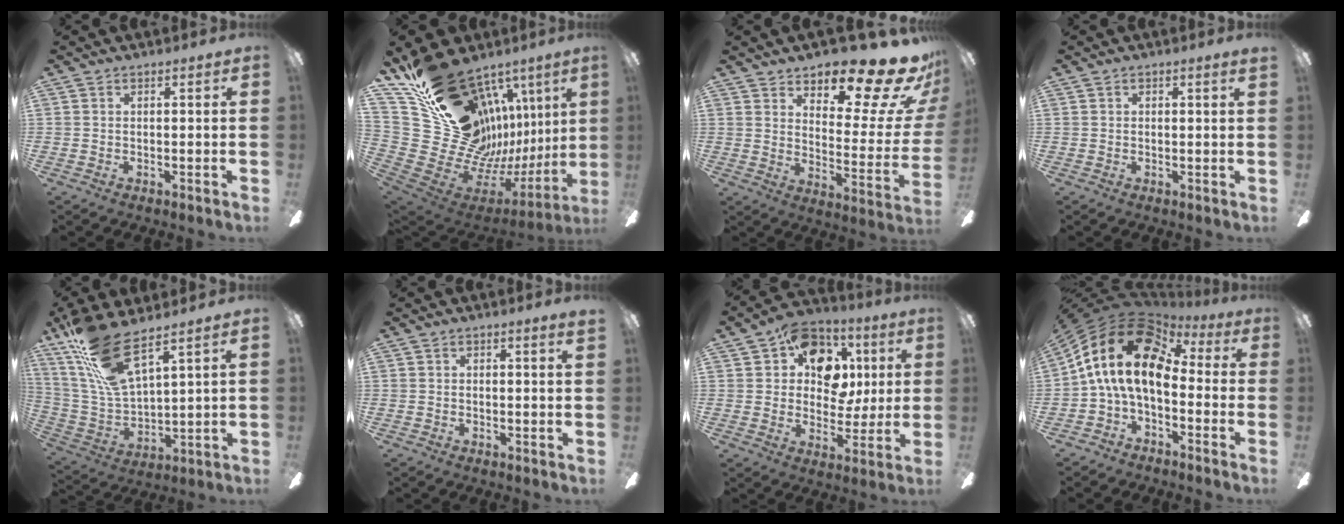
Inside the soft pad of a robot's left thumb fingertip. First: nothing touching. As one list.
[{"total": 26.2, "force": [12.3, 18.2, 14.3], "torque": [-0.198, -0.144, 0.310]}, {"total": 17.1, "force": [13.5, 5.7, 8.9], "torque": [-0.113, -0.107, 0.222]}, {"total": 0.8, "force": [0.4, 0.0, 0.7], "torque": [-0.006, -0.003, 0.004]}, {"total": 16.5, "force": [11.5, 4.6, 11.0], "torque": [-0.259, -0.062, 0.203]}, {"total": 1.1, "force": [0.7, -0.1, 0.8], "torque": [-0.010, -0.005, 0.010]}, {"total": 15.7, "force": [5.9, 11.6, 8.7], "torque": [-0.132, -0.007, 0.112]}, {"total": 17.3, "force": [2.3, 10.3, 13.8], "torque": [-0.284, 0.001, 0.038]}]